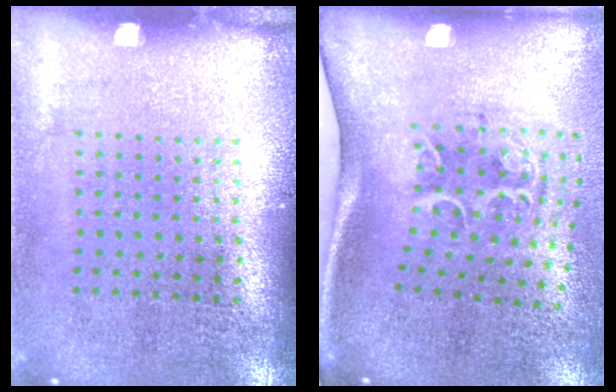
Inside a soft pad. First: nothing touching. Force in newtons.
{"total": 2.2, "press": 1.3, "slide": 1.8}